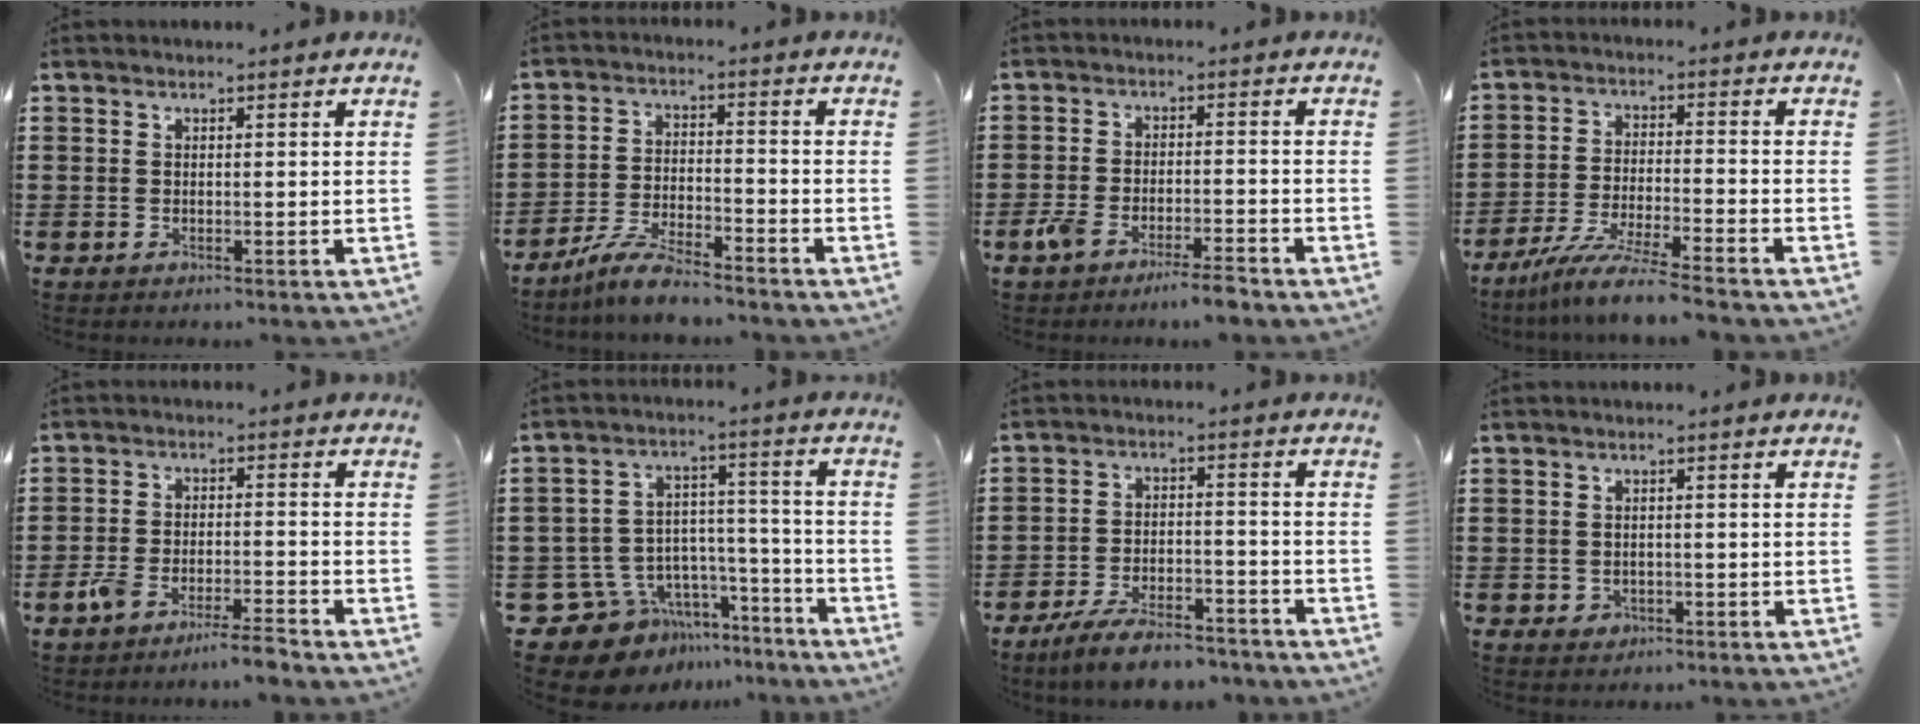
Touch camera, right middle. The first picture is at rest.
{"total": 6.4, "force": [-5.7, 0.7, 2.8], "torque": [-0.064, -0.003, -0.112]}
{"total": 4.9, "force": [-4.0, 0.6, 2.7], "torque": [-0.063, -0.004, -0.080]}
{"total": 7.9, "force": [-6.9, -0.4, 3.8], "torque": [-0.080, -0.012, -0.135]}
{"total": 4.8, "force": [-4.3, 0.1, 2.1], "torque": [-0.050, -0.003, -0.085]}
{"total": 10.9, "force": [-8.9, 6.0, 2.0], "torque": [-0.057, 0.025, -0.166]}
{"total": 7.2, "force": [-6.5, 1.3, 2.9], "torque": [-0.059, 0.007, -0.125]}
{"total": 1.0, "force": [-0.4, 0.9, 0.3], "torque": [-0.010, 0.003, -0.011]}